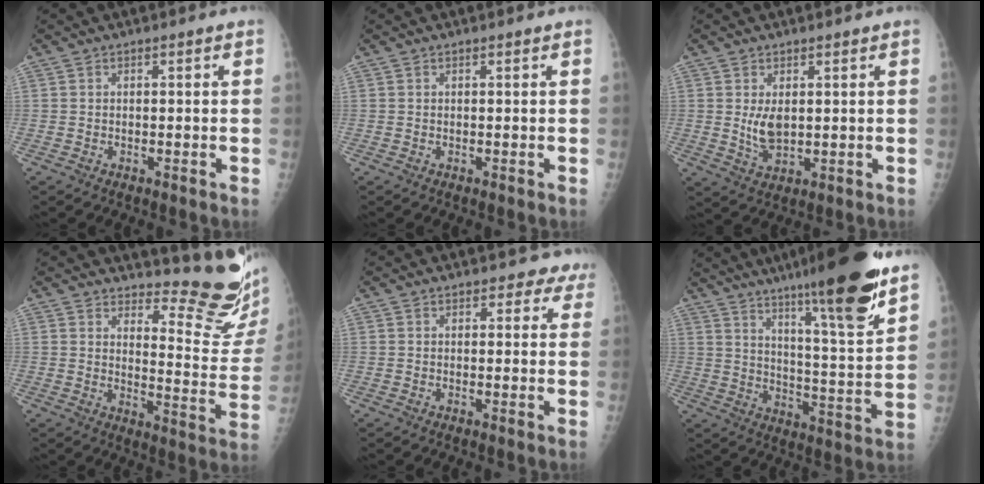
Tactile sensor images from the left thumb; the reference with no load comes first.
{"total": 0.0}
{"total": 4.5, "force": [0.9, 2.5, 3.7], "torque": [-0.062, -0.014, 0.025]}
{"total": 15.1, "force": [13.4, 3.0, 6.2], "torque": [-0.052, -0.160, 0.161]}
{"total": 3.0, "force": [2.4, 1.7, 0.4], "torque": [0.026, -0.010, 0.014]}
{"total": 21.2, "force": [14.7, 1.6, 15.2], "torque": [-0.207, -0.069, 0.228]}